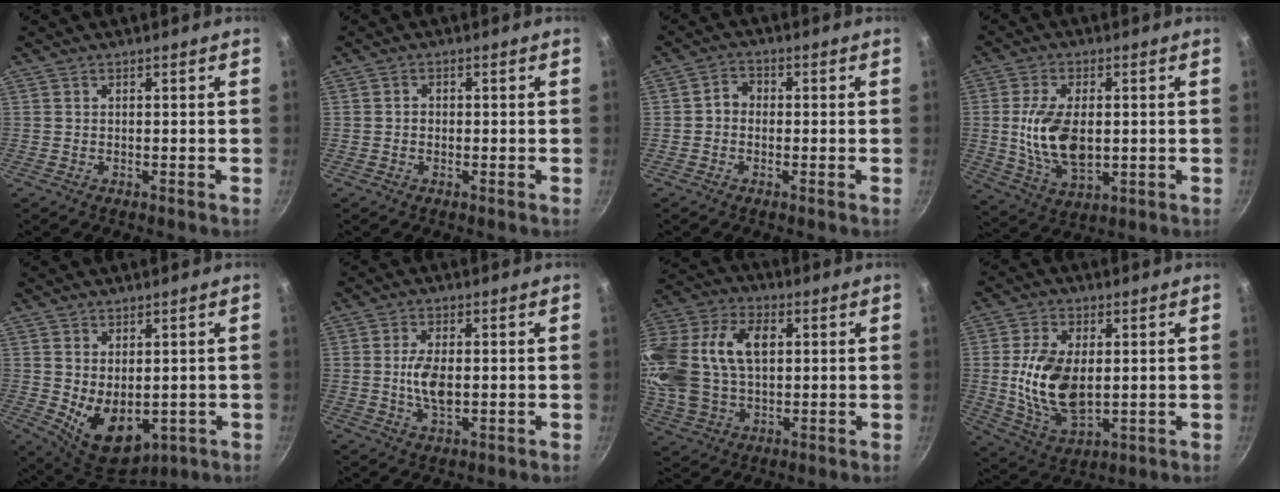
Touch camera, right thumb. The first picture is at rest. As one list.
[{"total": 1.3, "force": [-0.2, 1.1, 0.6], "torque": [-0.009, 0.005, -0.005]}, {"total": 2.9, "force": [-0.5, 2.4, 1.4], "torque": [-0.011, 0.014, -0.017]}, {"total": 12.7, "force": [0.2, 7.1, 10.5], "torque": [-0.191, -0.006, 0.009]}, {"total": 10.3, "force": [-0.5, 6.9, 7.7], "torque": [-0.097, -0.022, 0.017]}, {"total": 6.4, "force": [-0.1, 3.3, 5.5], "torque": [-0.105, -0.002, 0.000]}, {"total": 22.7, "force": [4.3, 15.0, 16.5], "torque": [-0.341, 0.019, 0.076]}, {"total": 14.3, "force": [0.8, 8.3, 11.6], "torque": [-0.208, -0.011, 0.023]}]